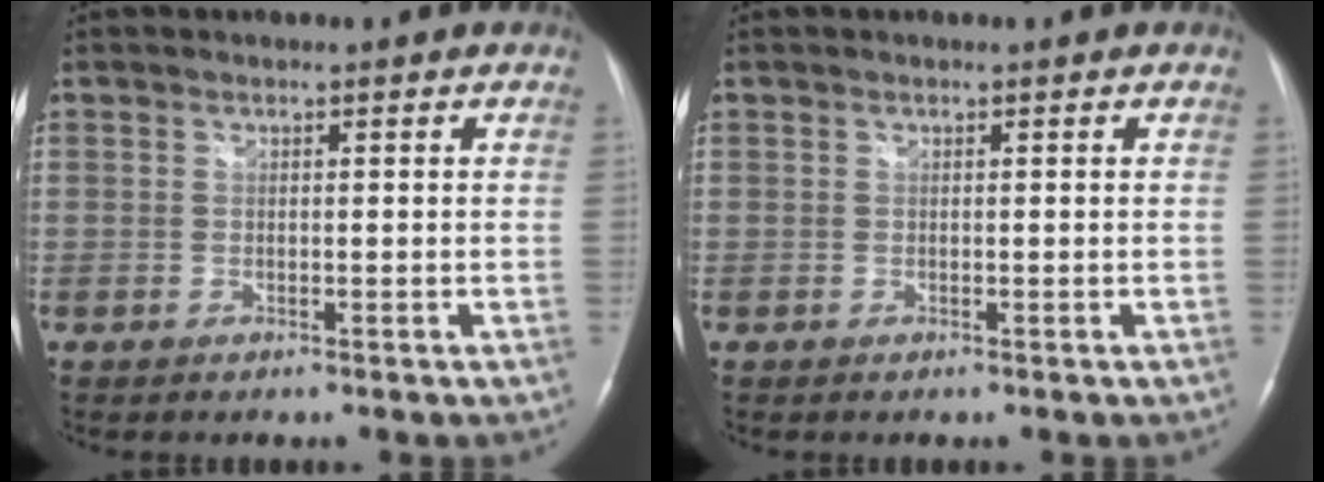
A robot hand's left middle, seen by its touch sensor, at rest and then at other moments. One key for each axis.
{"total": 0.0}